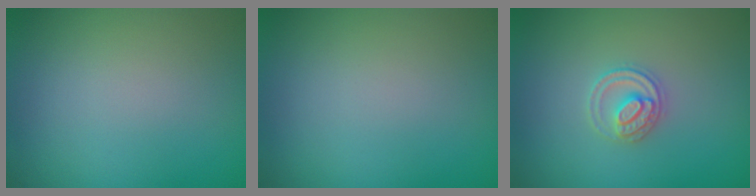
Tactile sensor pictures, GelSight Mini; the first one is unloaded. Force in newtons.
{"total": 0.0}
{"total": 2.5, "press": 2.4, "slide": 0.3}